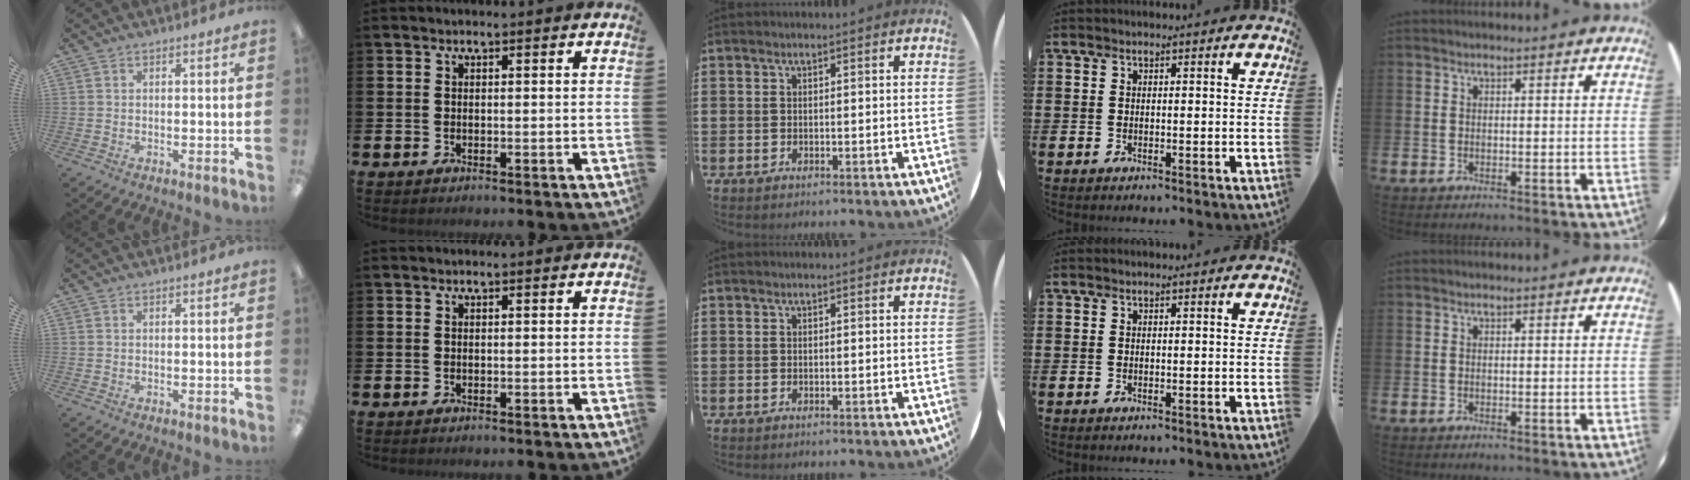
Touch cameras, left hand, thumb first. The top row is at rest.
{}